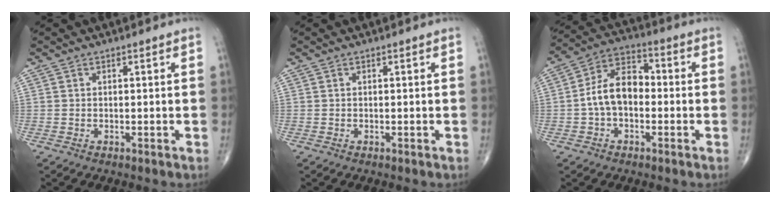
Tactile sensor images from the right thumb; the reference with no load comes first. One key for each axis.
{"total": 0.0}
{"total": 10.1, "fx": -1.1, "fy": 6.4, "fz": 7.7, "tx": -0.128, "ty": 0.037, "tz": -0.033}